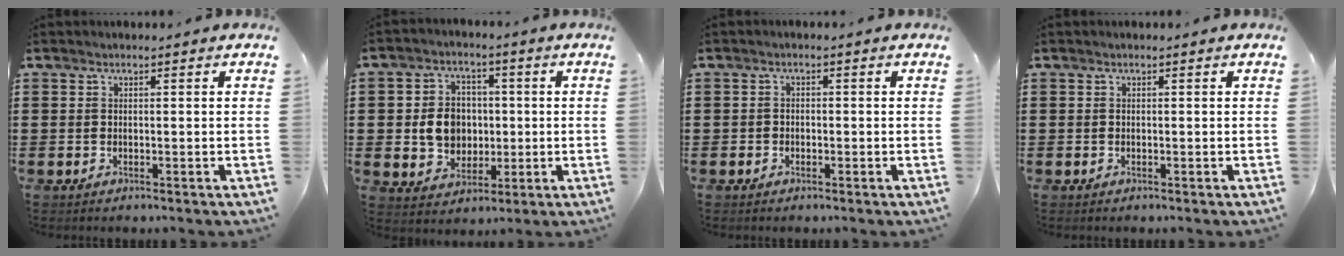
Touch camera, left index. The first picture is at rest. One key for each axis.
{"total": 7.1, "fx": 0.1, "fy": 6.1, "fz": 3.7, "tx": -0.076, "ty": 0.010, "tz": -0.001}
{"total": 1.0, "fx": -0.7, "fy": 0.7, "fz": 0.2, "tx": -0.007, "ty": 0.001, "tz": -0.015}
{"total": 0.0}